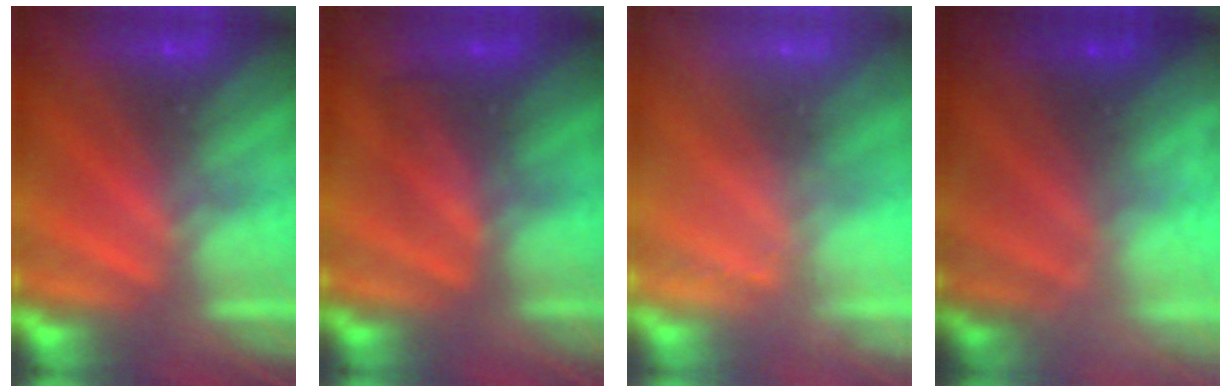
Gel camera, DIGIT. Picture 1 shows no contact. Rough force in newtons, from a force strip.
{"total": 2.4}
{"total": 2.6}
{"total": 5.6}